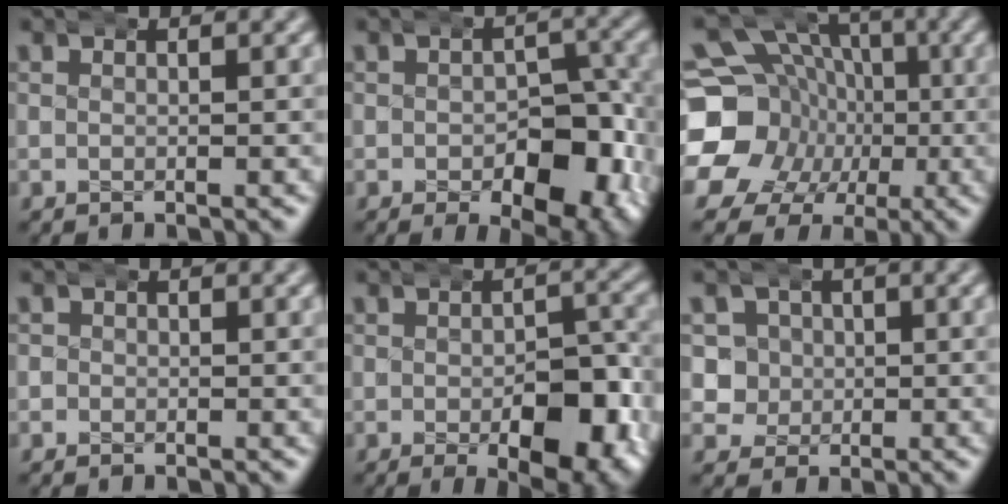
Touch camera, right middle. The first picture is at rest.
{"total": 9.1, "force": [-2.5, 5.4, 6.9], "torque": [-0.089, -0.023, -0.027]}
{"total": 14.9, "force": [-0.7, 13.2, 6.9], "torque": [-0.130, -0.029, -0.017]}
{"total": 0.7, "force": [-0.4, 0.6, -0.1], "torque": [-0.004, -0.002, -0.005]}
{"total": 8.8, "force": [-2.7, 4.3, 7.2], "torque": [-0.096, -0.022, -0.031]}
{"total": 6.4, "force": [-0.1, 6.1, 1.8], "torque": [-0.058, -0.020, -0.001]}